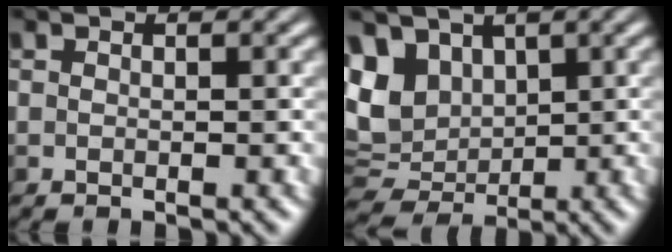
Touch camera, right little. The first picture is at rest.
{"total": 8.4, "force": [2.9, 5.8, 5.3], "torque": [-0.132, 0.001, 0.053]}